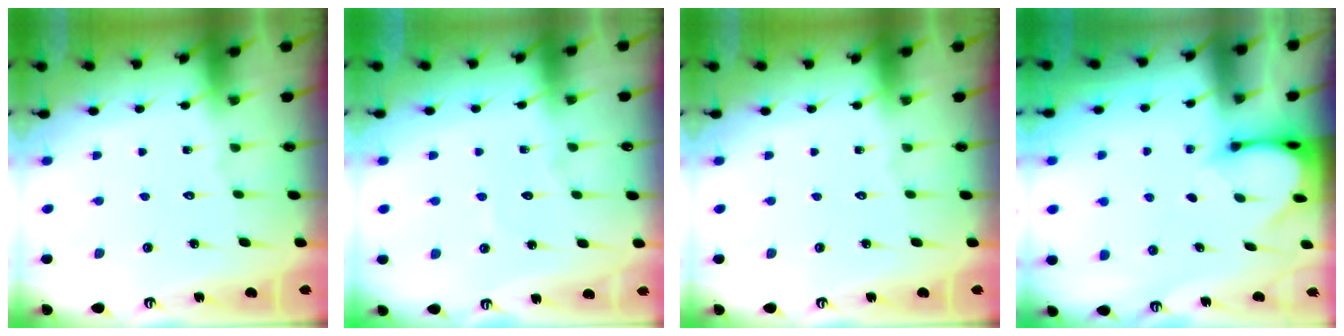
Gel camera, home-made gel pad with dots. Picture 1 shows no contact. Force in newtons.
{"total": 2.6, "press": 2.6, "slide": 0.1}
{"total": 0.0}
{"total": 3.4, "press": 3.4, "slide": 0.3}